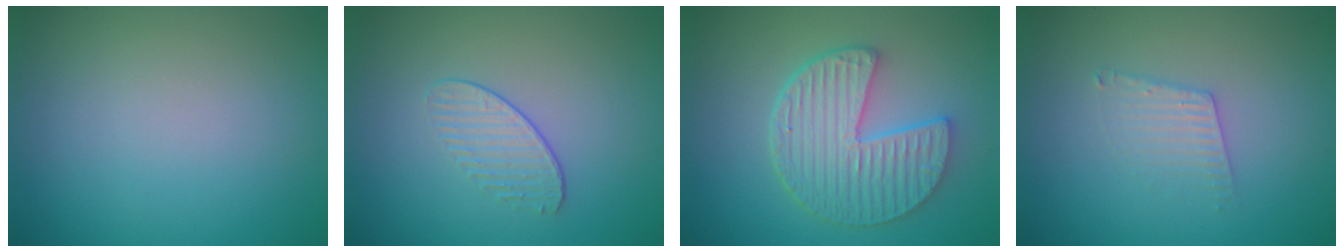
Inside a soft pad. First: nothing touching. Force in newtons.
{"total": 1.6, "press": 1.1, "slide": 1.2}
{"total": 5.7, "press": 4.6, "slide": 3.3}
{"total": 2.0, "press": 2.0, "slide": 0.1}